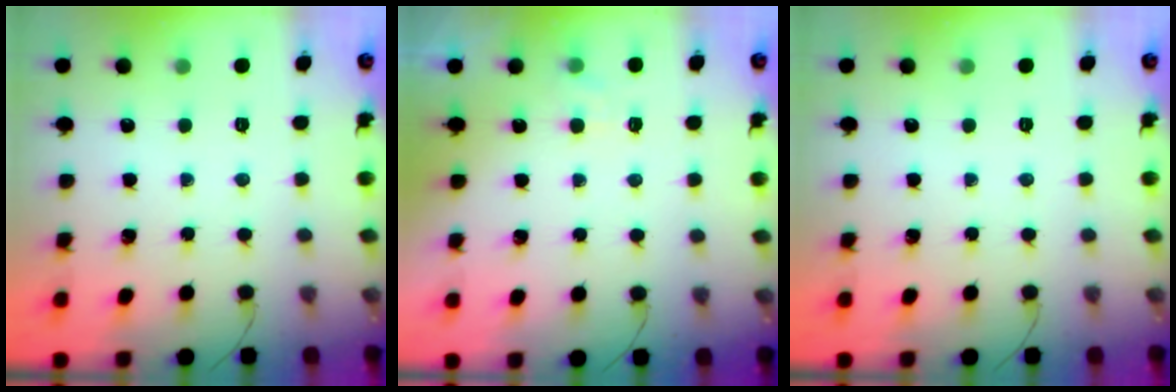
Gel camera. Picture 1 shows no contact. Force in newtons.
{"total": 2.1, "press": 1.6, "slide": 1.3}
{"total": 0.0}